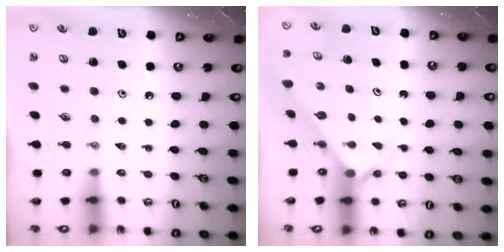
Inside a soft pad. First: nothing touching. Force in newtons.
{"total": 2.0, "press": 2.0, "slide": 0.2}